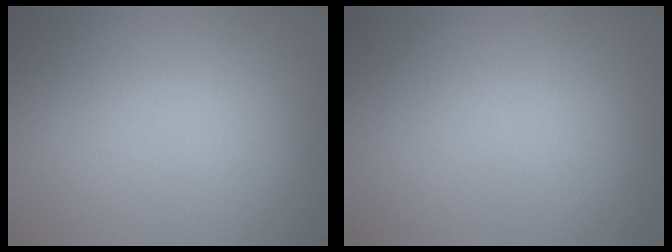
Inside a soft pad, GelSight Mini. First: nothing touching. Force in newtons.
{"total": 0.0}